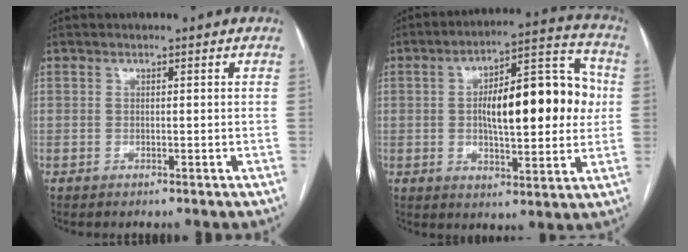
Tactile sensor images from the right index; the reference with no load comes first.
{"total": 17.6, "force": [1.3, 5.7, 16.6], "torque": [-0.245, 0.036, 0.022]}